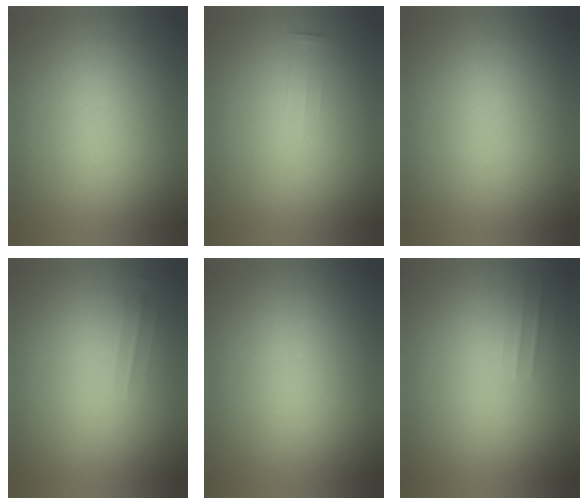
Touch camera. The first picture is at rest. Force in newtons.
{"total": 1.3}
{"total": 1.2}
{"total": 1.5}
{"total": 0.0}
{"total": 1.5}